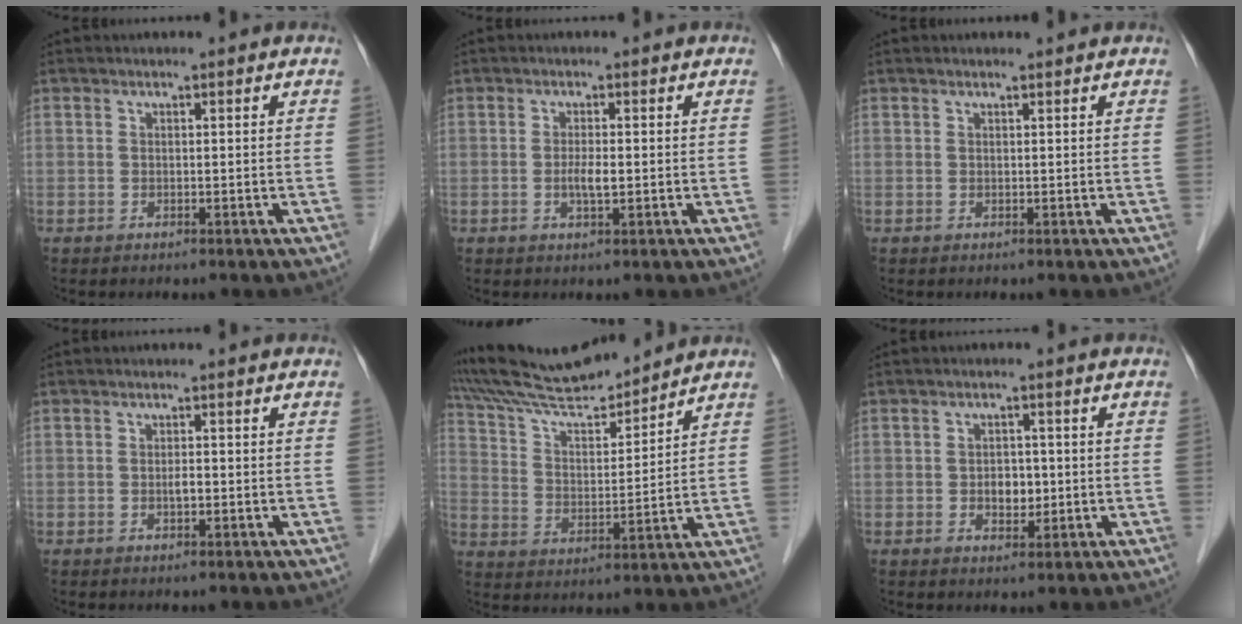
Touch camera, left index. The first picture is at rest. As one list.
[{"total": 2.1, "force": [-0.2, 0.4, 2.1], "torque": [-0.045, -0.001, -0.004]}, {"total": 0.7, "force": [0.7, -0.1, 0.2], "torque": [-0.009, 0.004, 0.013]}, {"total": 1.0, "force": [-0.2, 0.3, 0.9], "torque": [-0.018, 0.001, -0.004]}, {"total": 12.9, "force": [12.2, 0.8, 3.9], "torque": [-0.082, 0.013, 0.228]}, {"total": 3.2, "force": [-0.3, 2.2, 2.2], "torque": [-0.031, 0.004, 0.000]}]